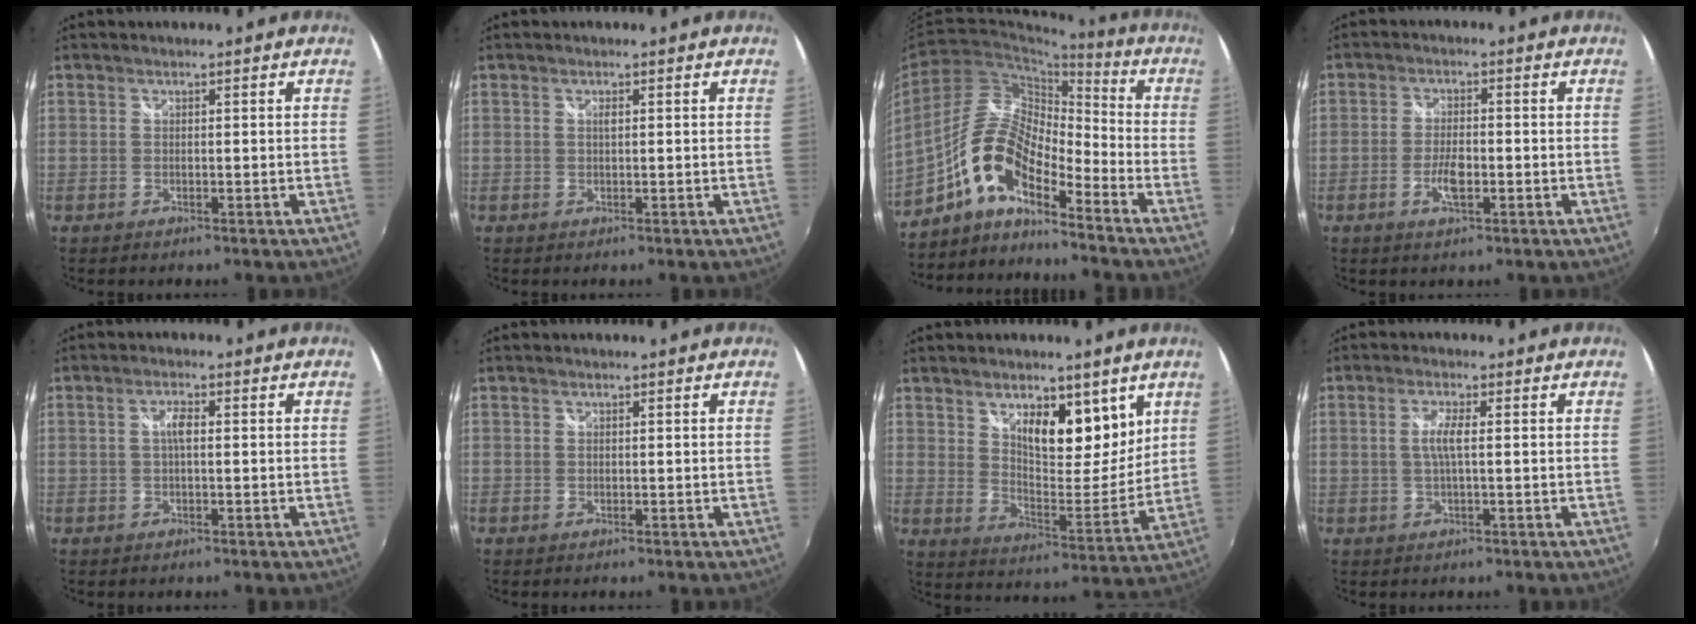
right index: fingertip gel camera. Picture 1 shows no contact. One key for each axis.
{"total": 0.7, "fx": 0.2, "fy": 0.2, "fz": 0.6, "tx": -0.011, "ty": 0.001, "tz": 0.001}
{"total": 11.9, "fx": -7.2, "fy": 4.2, "fz": 8.4, "tx": -0.166, "ty": 0.015, "tz": -0.148}
{"total": 4.6, "fx": -1.5, "fy": 1.8, "fz": 4.0, "tx": -0.083, "ty": -0.002, "tz": -0.029}
{"total": 2.3, "fx": 0.0, "fy": 0.7, "fz": 2.2, "tx": -0.041, "ty": 0.006, "tz": -0.001}
{"total": 0.0}
{"total": 12.9, "fx": 7.1, "fy": 6.1, "fz": 9.0, "tx": -0.118, "ty": -0.009, "tz": 0.118}
{"total": 3.1, "fx": 0.0, "fy": 0.1, "fz": 3.1, "tx": -0.061, "ty": 0.000, "tz": -0.001}